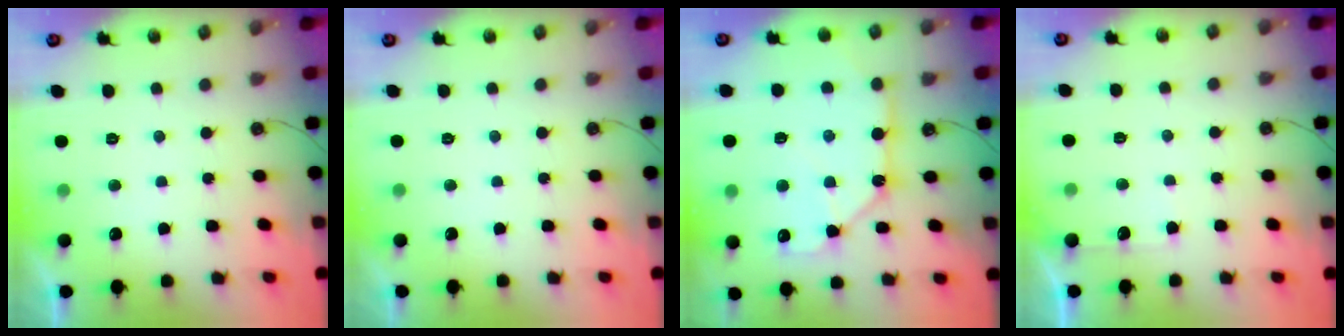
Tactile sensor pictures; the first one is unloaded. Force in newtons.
{"total": 0.0}
{"total": 12.4, "press": 12.3, "slide": 1.6}
{"total": 4.3, "press": 4.3, "slide": 0.6}